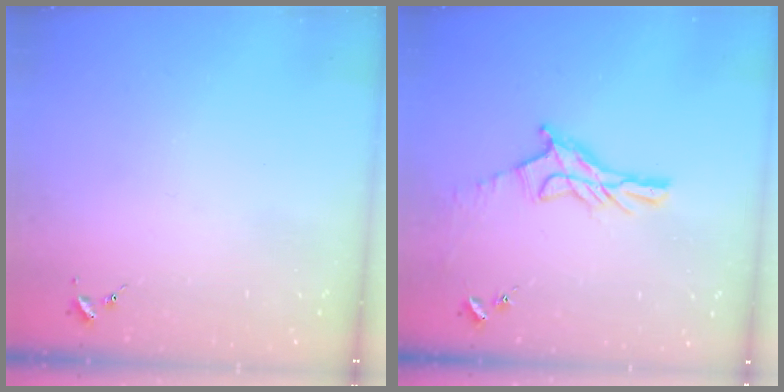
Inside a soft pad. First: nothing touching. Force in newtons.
{"total": 13.7, "press": 13.7, "slide": 1.0}